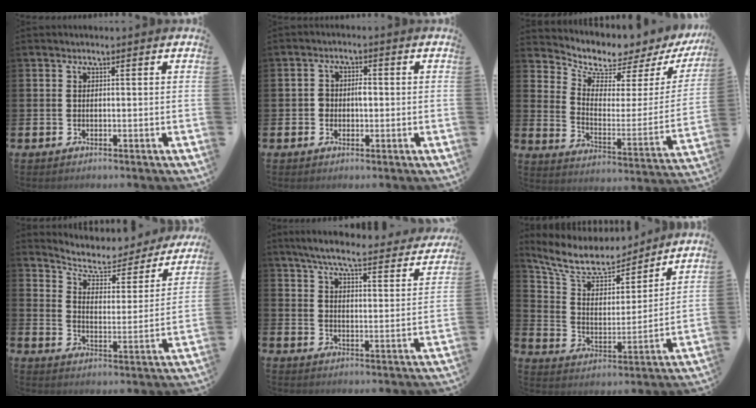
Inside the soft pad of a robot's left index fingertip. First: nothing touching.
{"total": 2.1, "force": [-0.2, 1.5, 1.4], "torque": [-0.017, 0.004, -0.008]}
{"total": 5.4, "force": [5.0, 2.0, 0.5], "torque": [-0.043, -0.047, 0.079]}
{"total": 6.8, "force": [5.9, 2.6, 2.3], "torque": [-0.075, -0.039, 0.097]}
{"total": 6.8, "force": [6.2, 0.4, 2.9], "torque": [-0.075, -0.042, 0.101]}
{"total": 10.9, "force": [9.6, 3.8, 3.6], "torque": [-0.117, -0.057, 0.170]}